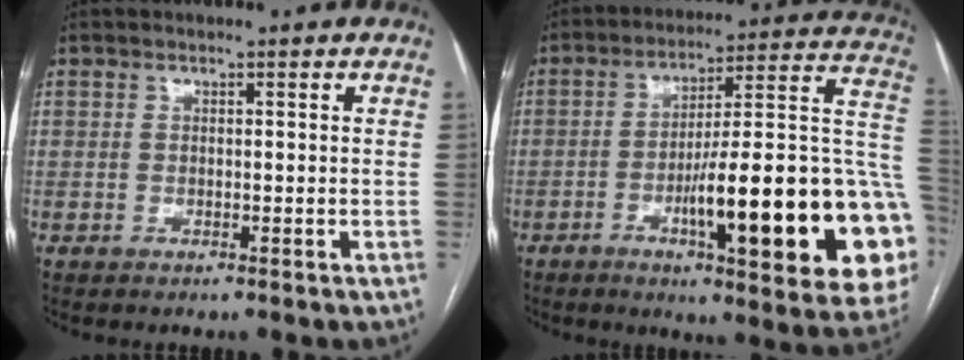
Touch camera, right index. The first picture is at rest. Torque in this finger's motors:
{"motor_torque": [1.82, -0.32, 1.05, 0.21]}